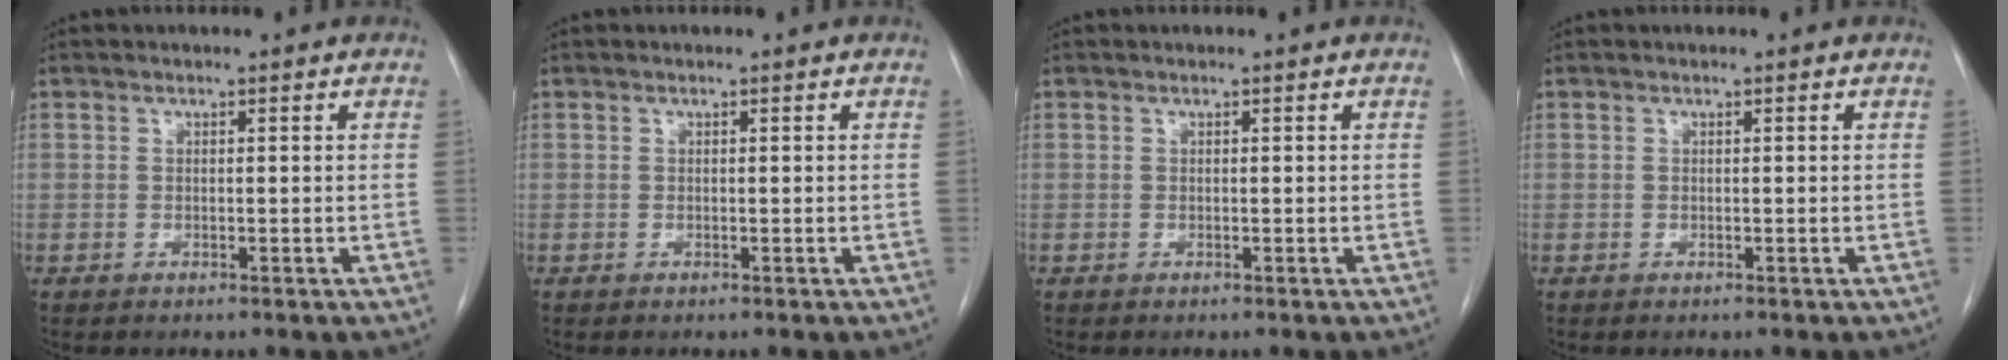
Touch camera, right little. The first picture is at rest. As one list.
[{"total": 0.0}, {"total": 0.0}, {"total": 0.0}]